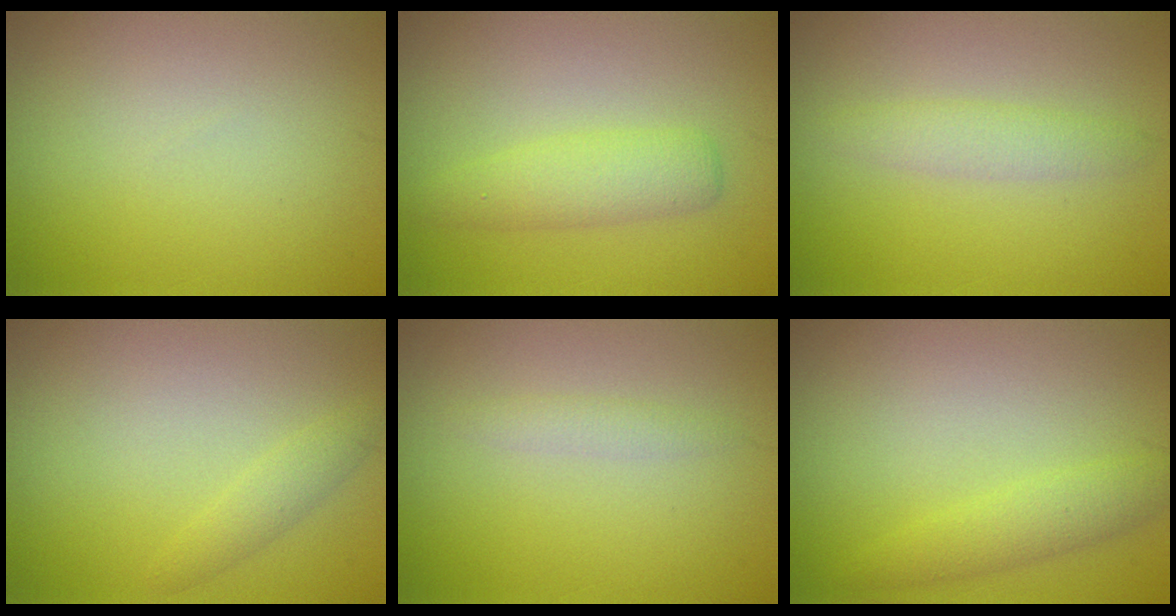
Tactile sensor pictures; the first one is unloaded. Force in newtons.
{"total": 2.8, "press": 2.7, "slide": 0.2}
{"total": 1.9, "press": 1.9, "slide": 0.1}
{"total": 1.4, "press": 1.4, "slide": 0.1}
{"total": 1.1, "press": 1.1, "slide": 0.1}
{"total": 2.3, "press": 2.3, "slide": 0.0}